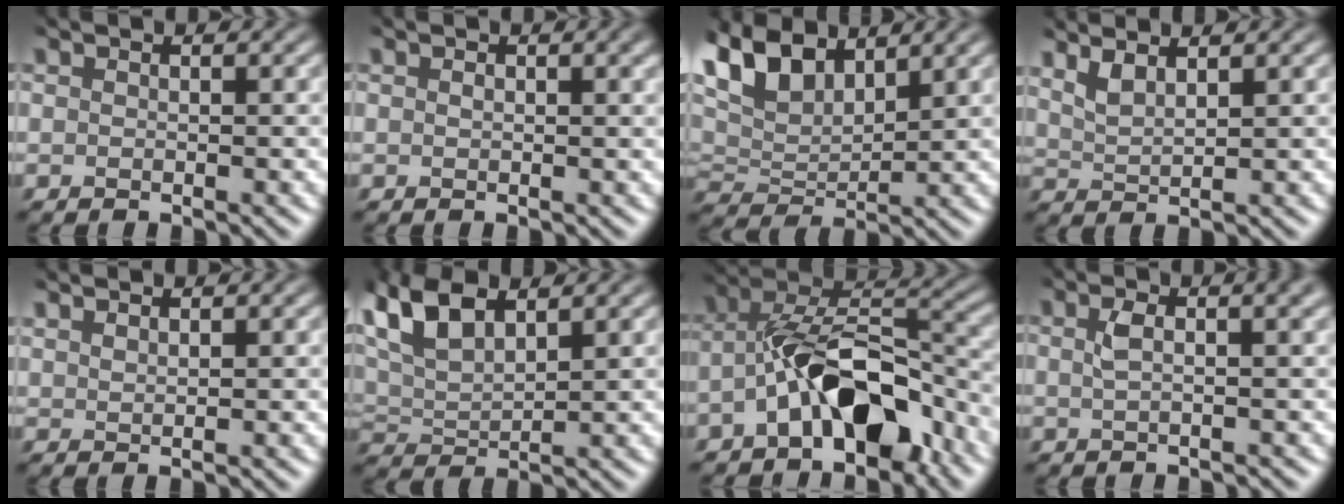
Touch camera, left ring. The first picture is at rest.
{"total": 1.3, "force": [0.4, 0.6, 1.1], "torque": [-0.016, 0.004, 0.006]}
{"total": 6.7, "force": [4.0, 3.2, 4.4], "torque": [-0.119, 0.010, 0.076]}
{"total": 2.1, "force": [1.9, -0.2, 1.0], "torque": [-0.028, 0.003, 0.045]}
{"total": 1.4, "force": [1.3, -0.2, 0.3], "torque": [-0.011, 0.006, 0.030]}
{"total": 6.6, "force": [4.2, 2.6, 4.4], "torque": [-0.114, 0.019, 0.081]}
{"total": 8.5, "force": [-4.3, 4.4, 6.0], "torque": [-0.081, 0.017, -0.081]}
{"total": 3.3, "force": [0.7, 0.8, 3.1], "torque": [-0.048, 0.011, 0.007]}